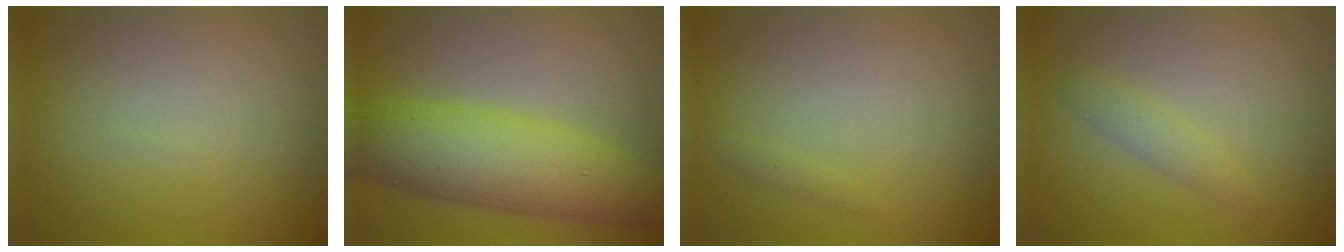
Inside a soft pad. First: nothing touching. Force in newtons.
{"total": 8.6, "press": 8.6, "slide": 0.2}
{"total": 0.6, "press": 0.6, "slide": 0.0}
{"total": 1.6, "press": 1.6, "slide": 0.1}